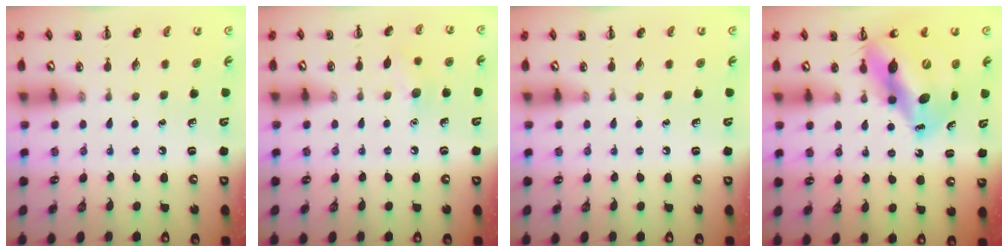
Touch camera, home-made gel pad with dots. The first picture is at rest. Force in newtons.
{"total": 7.6, "press": 7.4, "slide": 2.0}
{"total": 0.0}
{"total": 13.2, "press": 12.6, "slide": 3.8}